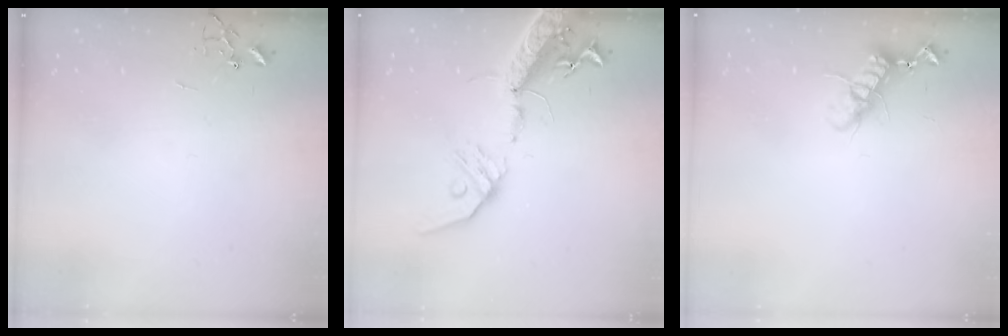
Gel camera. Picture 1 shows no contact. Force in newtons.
{"total": 18.2, "press": 17.7, "slide": 4.0}
{"total": 11.1, "press": 11.1, "slide": 0.3}